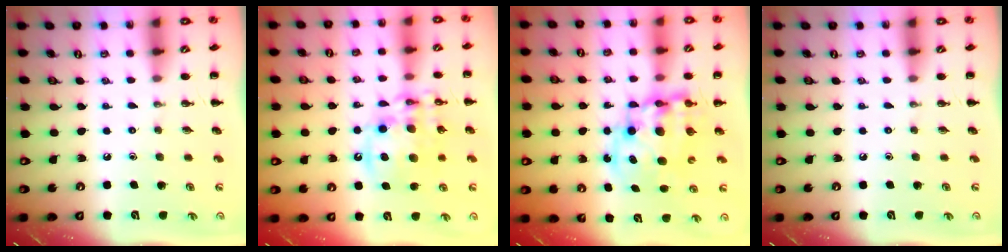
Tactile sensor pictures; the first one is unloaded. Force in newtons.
{"total": 14.3, "press": 13.9, "slide": 3.0}
{"total": 12.8, "press": 12.4, "slide": 3.1}
{"total": 0.0}